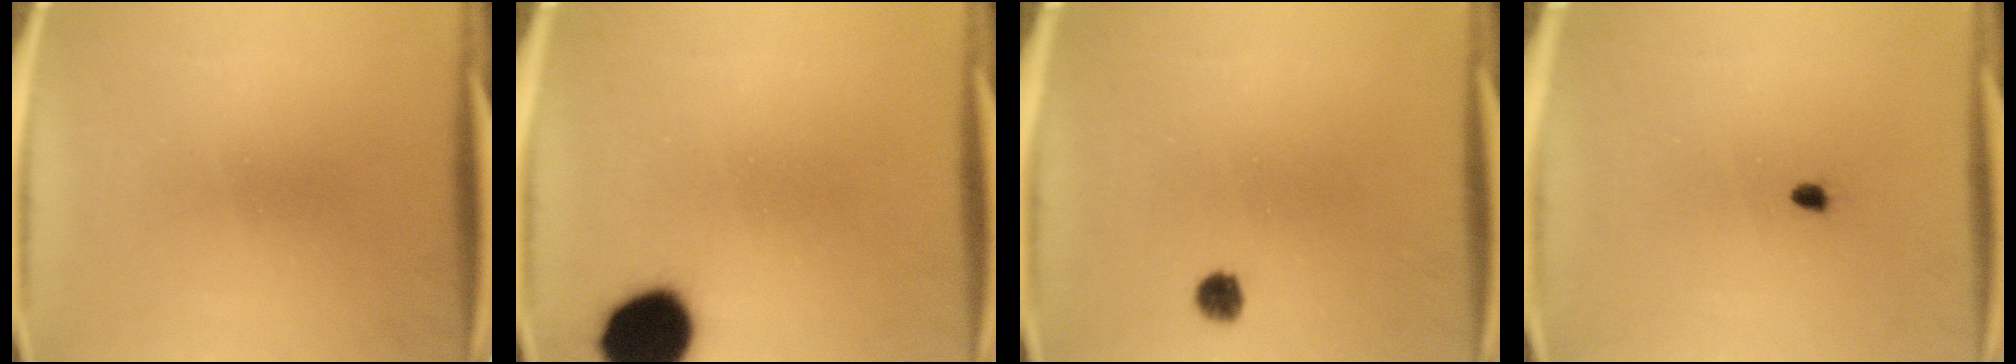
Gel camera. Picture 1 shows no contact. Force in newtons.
{"total": 14.2}
{"total": 2.3}
{"total": 1.0}